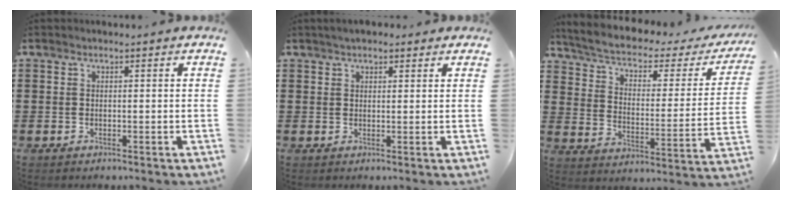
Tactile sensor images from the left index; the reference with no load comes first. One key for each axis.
{"total": 2.1, "fx": 1.7, "fy": 0.9, "fz": 0.9, "tx": -0.020, "ty": 0.007, "tz": 0.032}
{"total": 3.6, "fx": 2.3, "fy": 1.3, "fz": 2.5, "tx": -0.063, "ty": -0.024, "tz": 0.030}